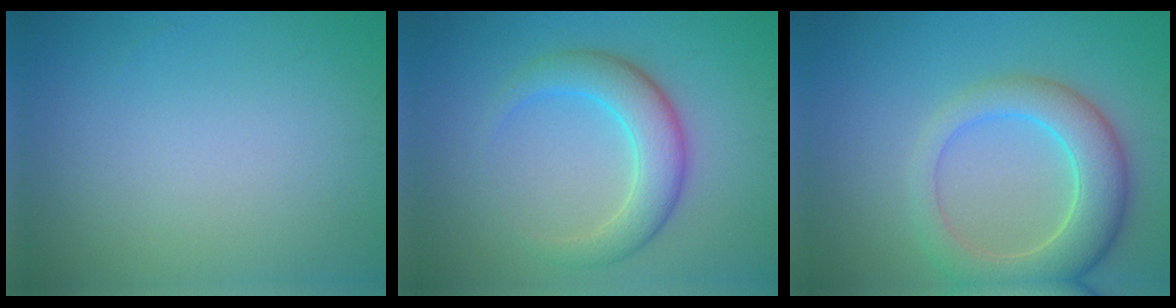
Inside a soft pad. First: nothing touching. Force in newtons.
{"total": 4.8, "press": 4.8, "slide": 0.3}
{"total": 6.3, "press": 6.3, "slide": 0.6}